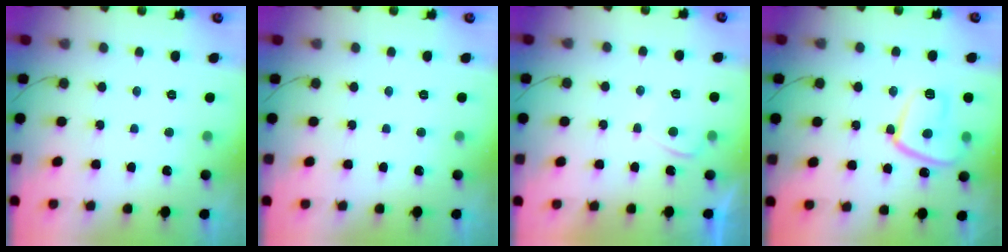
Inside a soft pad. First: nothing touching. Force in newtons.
{"total": 0.0}
{"total": 1.0, "press": 0.8, "slide": 0.6}
{"total": 13.1, "press": 13.1, "slide": 1.2}